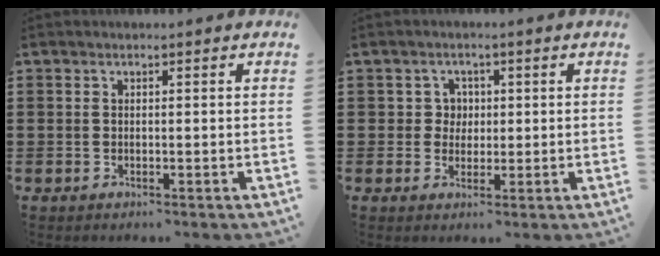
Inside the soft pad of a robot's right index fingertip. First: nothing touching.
{"total": 2.9, "force": [0.4, 2.7, 1.0], "torque": [-0.032, 0.009, 0.005]}